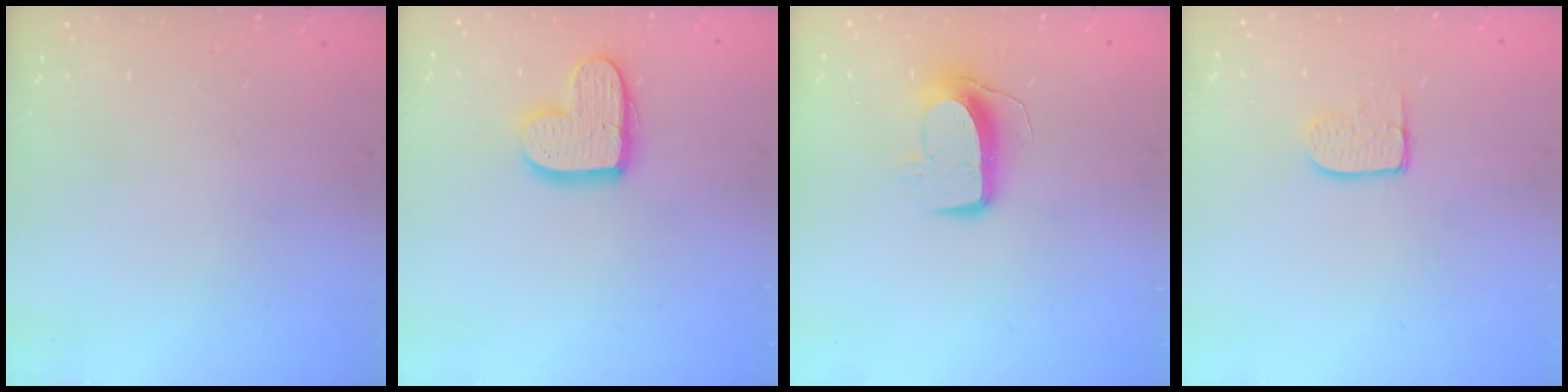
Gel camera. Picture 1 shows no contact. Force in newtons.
{"total": 12.6, "press": 12.6, "slide": 0.9}
{"total": 9.8, "press": 9.7, "slide": 0.8}
{"total": 6.7, "press": 6.7, "slide": 0.4}